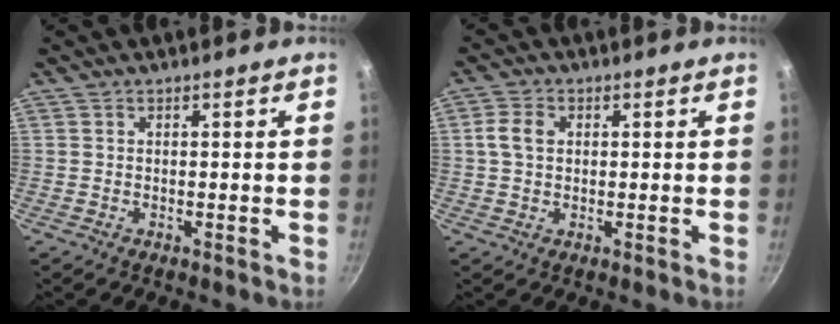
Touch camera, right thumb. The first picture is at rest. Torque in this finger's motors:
{"motor_torque": [0.73, 0.59, 0.47, -0.30, 0.05]}